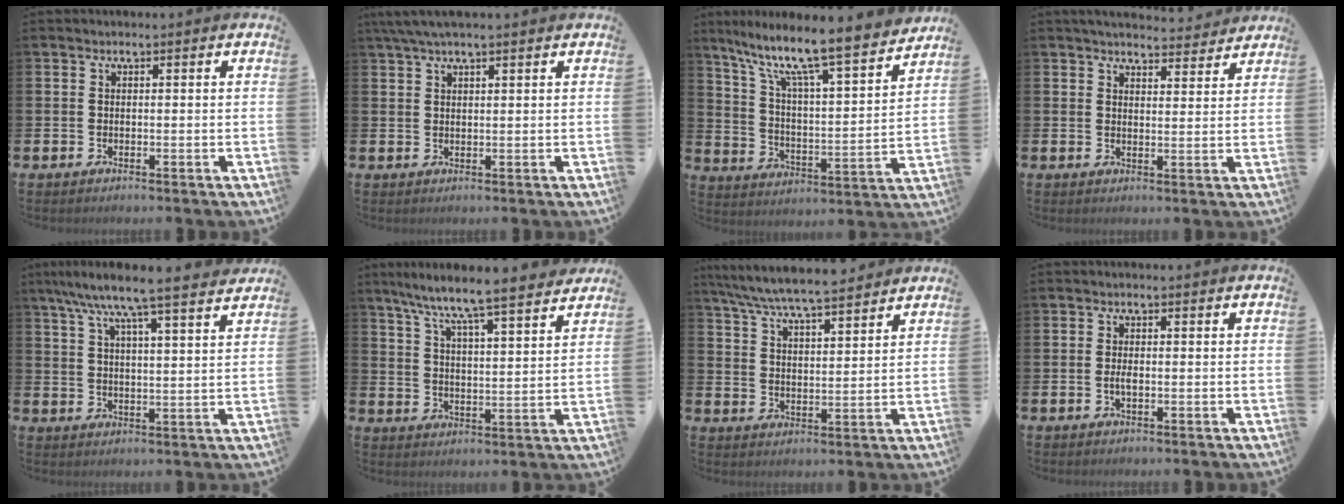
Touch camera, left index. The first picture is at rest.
{"total": 5.0, "force": [4.4, 0.7, 2.4], "torque": [-0.055, -0.006, 0.080]}
{"total": 10.7, "force": [9.2, 0.9, 5.4], "torque": [-0.124, -0.074, 0.148]}
{"total": 4.5, "force": [4.4, 0.9, 0.3], "torque": [-0.006, -0.026, 0.078]}
{"total": 8.1, "force": [7.2, 0.3, 3.7], "torque": [-0.081, -0.043, 0.121]}
{"total": 8.1, "force": [7.7, -0.4, 2.4], "torque": [-0.069, -0.061, 0.130]}
{"total": 7.5, "force": [7.2, 0.4, 2.1], "torque": [-0.069, -0.037, 0.129]}
{"total": 1.5, "force": [-0.2, 0.5, 1.3], "torque": [-0.024, -0.001, -0.004]}